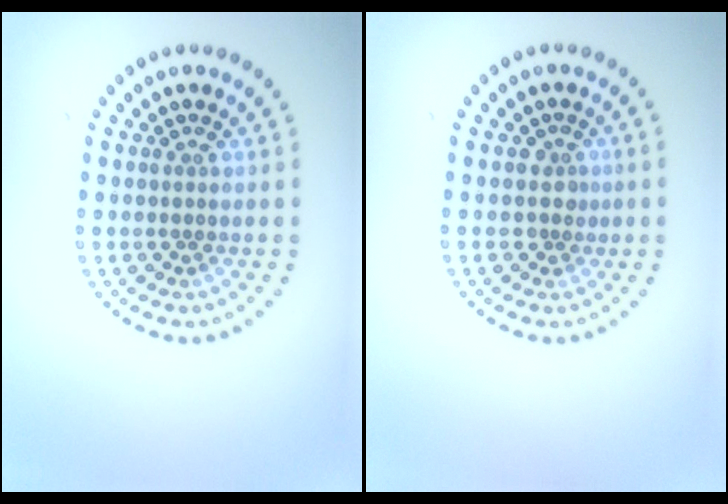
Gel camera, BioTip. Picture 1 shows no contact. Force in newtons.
{"total": 1.4, "press": 1.0, "slide": 1.0}